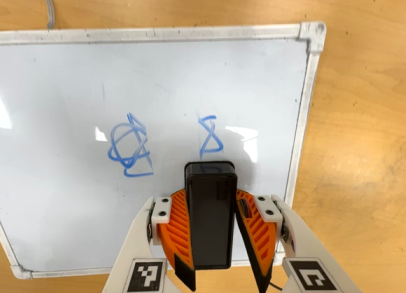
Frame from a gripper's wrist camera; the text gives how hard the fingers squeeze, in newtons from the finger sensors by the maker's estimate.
{"total": 7.8, "left": 7.9, "right": 7.7}